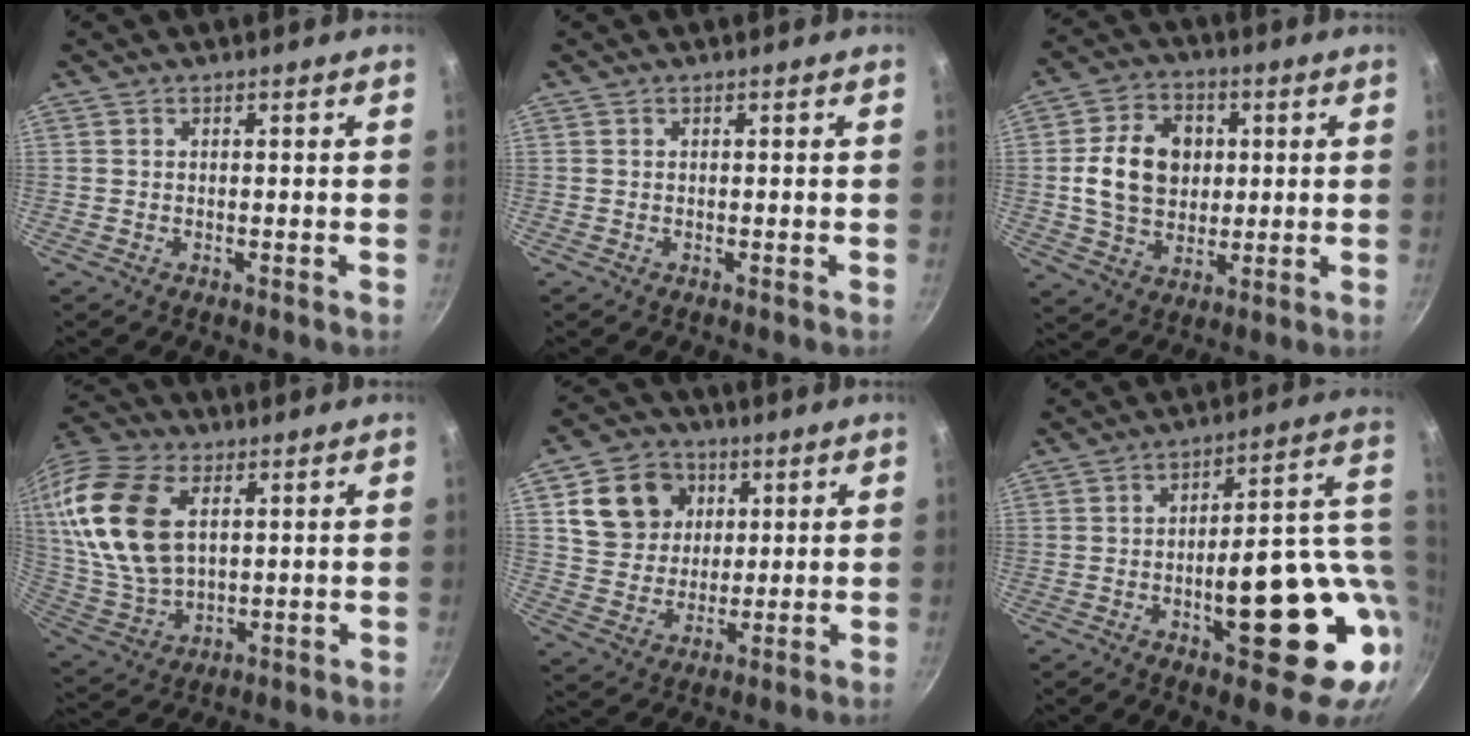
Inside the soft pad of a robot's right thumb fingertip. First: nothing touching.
{"total": 0.0}
{"total": 13.4, "force": [1.5, 10.3, 8.4], "torque": [-0.124, 0.007, 0.025]}
{"total": 21.6, "force": [5.8, 13.3, 15.9], "torque": [-0.324, -0.008, 0.116]}
{"total": 12.4, "force": [4.0, 10.6, 5.2], "torque": [-0.066, -0.002, 0.070]}
{"total": 22.1, "force": [-2.4, 8.8, 20.1], "torque": [-0.236, 0.011, -0.022]}